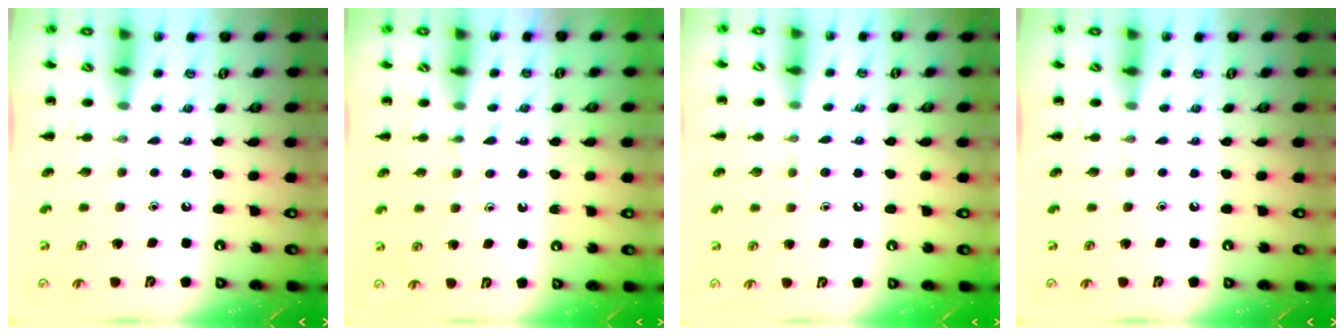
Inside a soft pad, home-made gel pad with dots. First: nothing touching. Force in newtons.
{"total": 3.0, "press": 2.7, "slide": 1.4}
{"total": 4.2, "press": 4.0, "slide": 1.3}
{"total": 0.0}